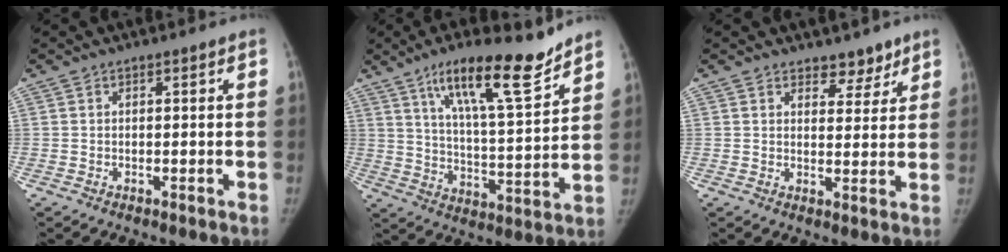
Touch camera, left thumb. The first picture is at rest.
{"total": 17.2, "force": [12.0, 3.5, 11.9], "torque": [-0.169, -0.068, 0.200]}
{"total": 4.5, "force": [3.5, 2.5, 1.3], "torque": [0.013, -0.024, 0.052]}